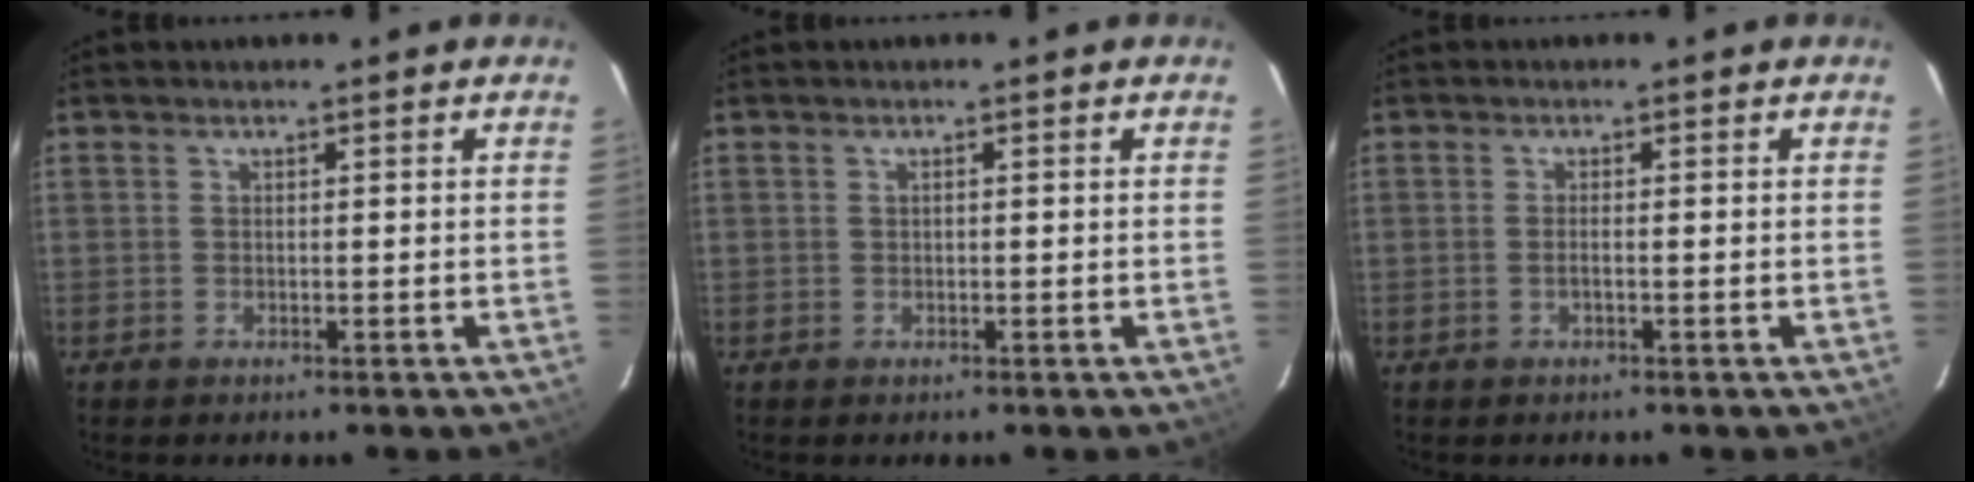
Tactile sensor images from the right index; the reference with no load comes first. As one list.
[{"total": 0.0}, {"total": 1.2, "force": [-0.4, 0.0, 1.1], "torque": [-0.022, 0.001, -0.009]}]